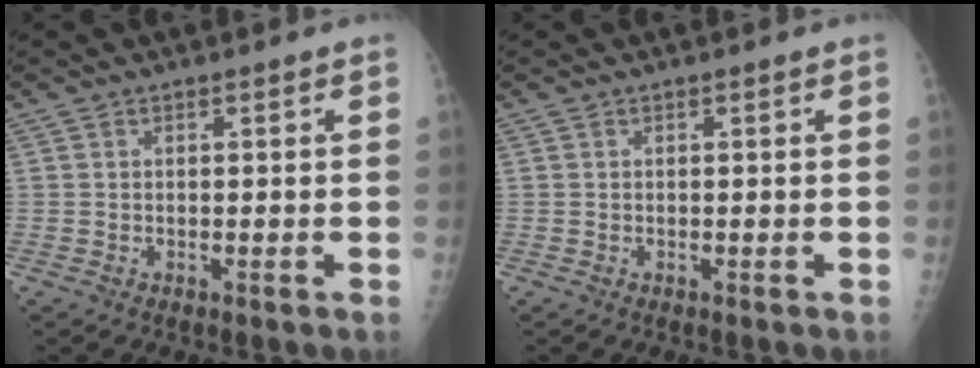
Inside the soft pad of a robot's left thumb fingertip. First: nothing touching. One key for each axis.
{"total": 0.0}